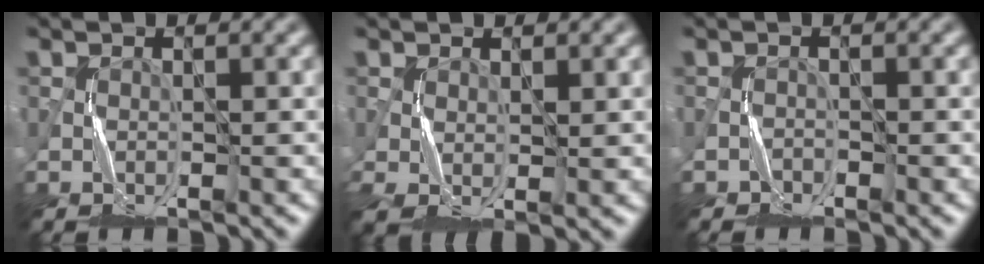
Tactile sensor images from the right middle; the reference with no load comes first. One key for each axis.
{"total": 2.8, "fx": 0.1, "fy": 1.4, "fz": 2.4, "tx": -0.064, "ty": -0.001, "tz": 0.005}
{"total": 1.0, "fx": -0.7, "fy": 0.5, "fz": -0.5, "tx": 0.008, "ty": 0.004, "tz": -0.014}